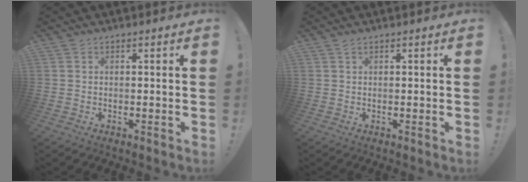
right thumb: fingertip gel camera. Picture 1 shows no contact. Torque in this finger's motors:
{"motor_torque": [0.00, 0.11, 0.28, 0.09, -0.04]}